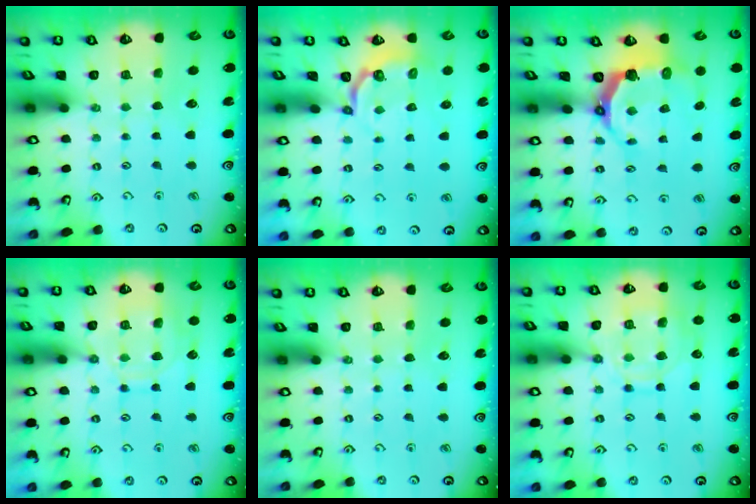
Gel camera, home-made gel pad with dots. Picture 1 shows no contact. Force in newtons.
{"total": 3.4, "press": 2.5, "slide": 2.3}
{"total": 7.5, "press": 5.8, "slide": 4.7}
{"total": 11.7, "press": 11.6, "slide": 1.0}
{"total": 0.0}
{"total": 13.6, "press": 13.5, "slide": 1.2}